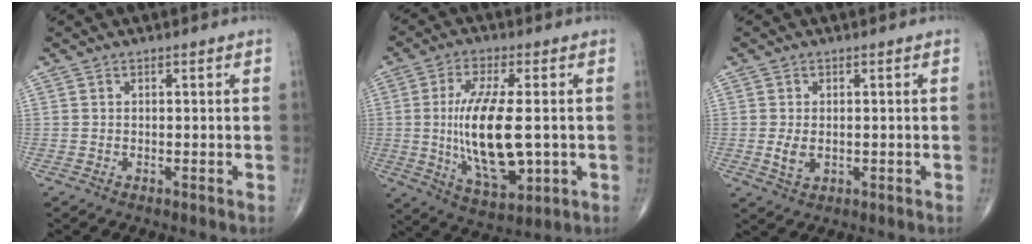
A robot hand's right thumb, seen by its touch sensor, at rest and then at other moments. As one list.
[{"total": 16.1, "force": [-0.5, 6.2, 14.8], "torque": [-0.279, -0.014, 0.003]}, {"total": 3.3, "force": [-0.3, 2.1, 2.5], "torque": [-0.049, -0.007, 0.000]}]